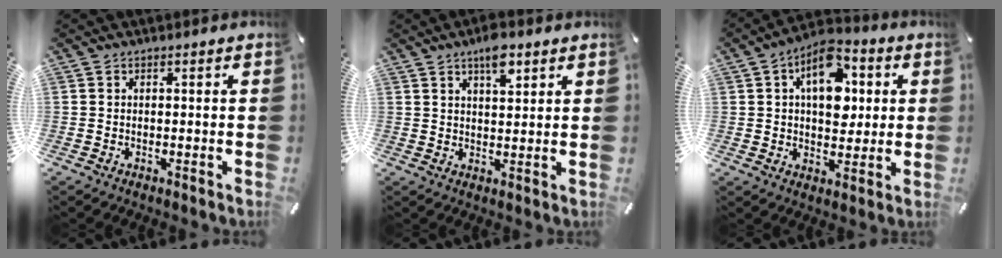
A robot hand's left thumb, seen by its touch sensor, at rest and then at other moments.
{"total": 6.2, "force": [3.9, 2.5, 4.0], "torque": [-0.056, -0.014, 0.064]}
{"total": 13.0, "force": [3.6, 8.5, 9.1], "torque": [-0.124, -0.006, 0.062]}